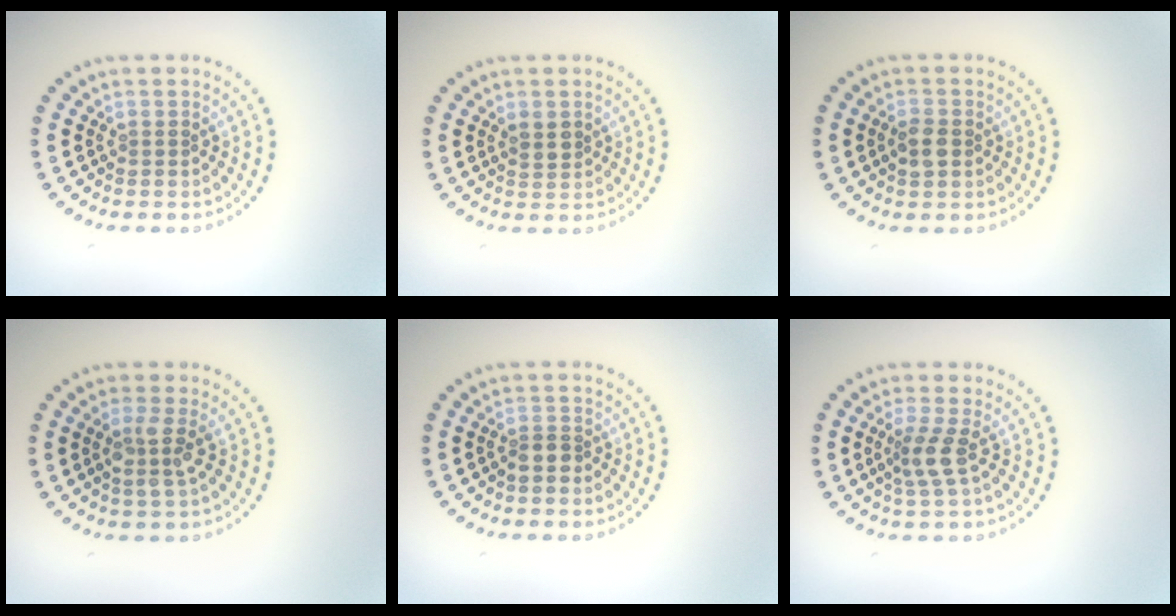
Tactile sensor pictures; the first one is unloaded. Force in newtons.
{"total": 1.4, "press": 1.3, "slide": 0.5}
{"total": 1.9, "press": 1.9, "slide": 0.3}
{"total": 2.5, "press": 2.2, "slide": 1.2}
{"total": 1.7, "press": 1.5, "slide": 0.8}
{"total": 2.4, "press": 1.9, "slide": 1.6}